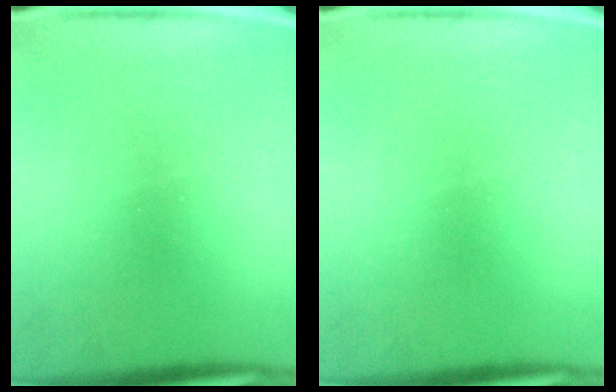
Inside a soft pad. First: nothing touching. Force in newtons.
{"total": 0.0}